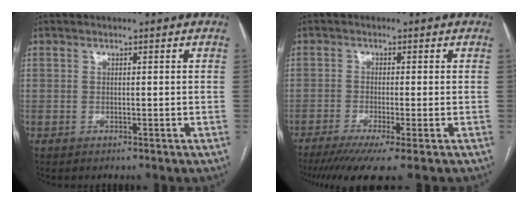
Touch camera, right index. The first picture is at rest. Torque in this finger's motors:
{"motor_torque": [1.07, -1.08, 0.56, 0.14]}